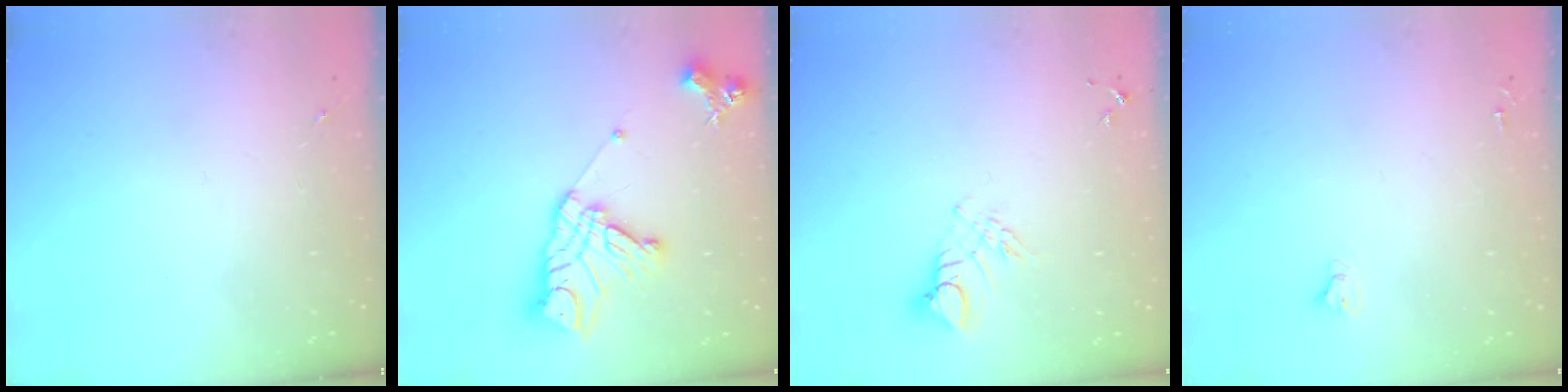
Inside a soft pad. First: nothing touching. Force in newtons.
{"total": 16.3, "press": 16.2, "slide": 1.4}
{"total": 6.5, "press": 6.5, "slide": 0.3}
{"total": 2.0, "press": 2.0, "slide": 0.2}